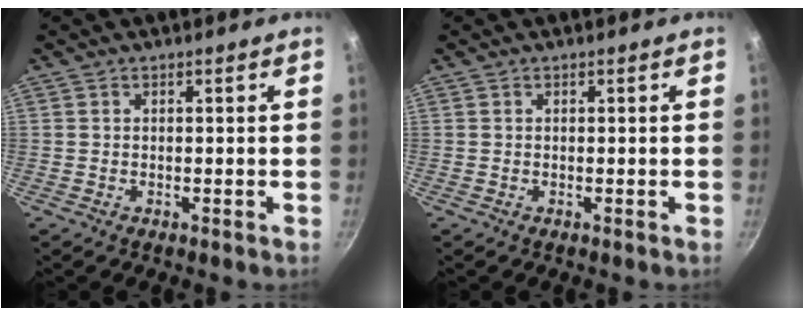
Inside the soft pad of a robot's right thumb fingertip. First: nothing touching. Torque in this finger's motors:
{"motor_torque": [-0.01, 0.00, 0.01, -0.02, 0.00]}